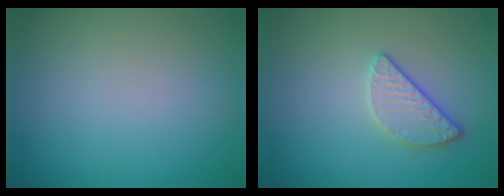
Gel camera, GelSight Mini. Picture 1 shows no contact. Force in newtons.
{"total": 2.4, "press": 2.2, "slide": 0.9}